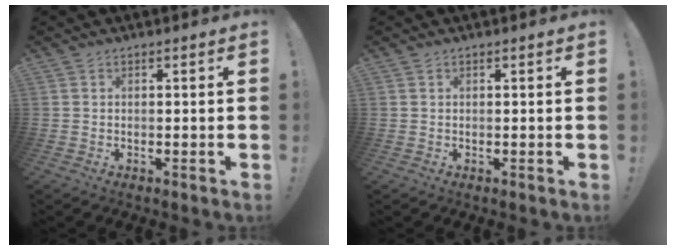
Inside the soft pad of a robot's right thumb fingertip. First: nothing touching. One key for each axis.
{"total": 0.0}